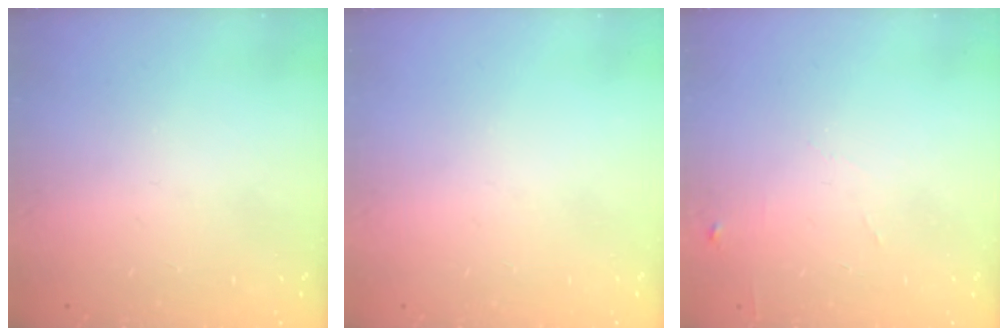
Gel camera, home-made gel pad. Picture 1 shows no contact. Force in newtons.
{"total": 0.0}
{"total": 4.6, "press": 4.6, "slide": 0.6}